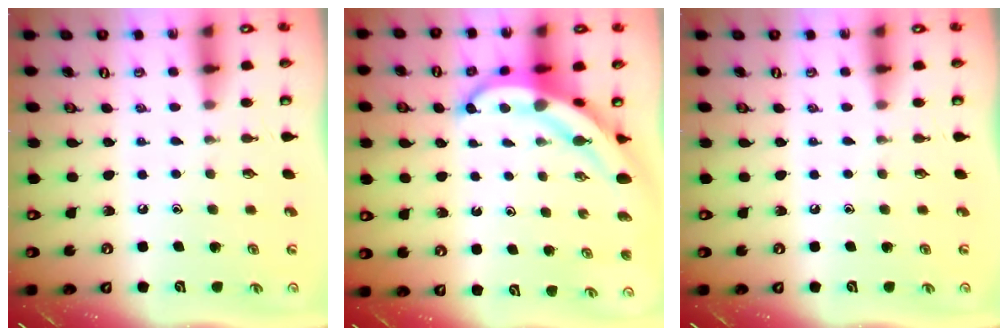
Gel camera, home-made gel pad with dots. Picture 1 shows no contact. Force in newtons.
{"total": 7.7, "press": 7.6, "slide": 1.4}
{"total": 0.0}